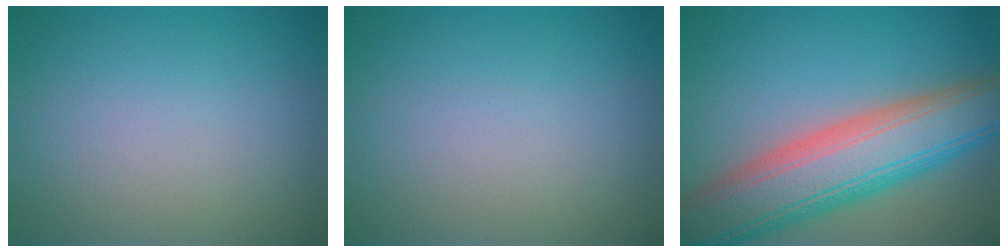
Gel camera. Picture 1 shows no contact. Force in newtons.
{"total": 0.0}
{"total": 10.8, "press": 10.7, "slide": 0.7}